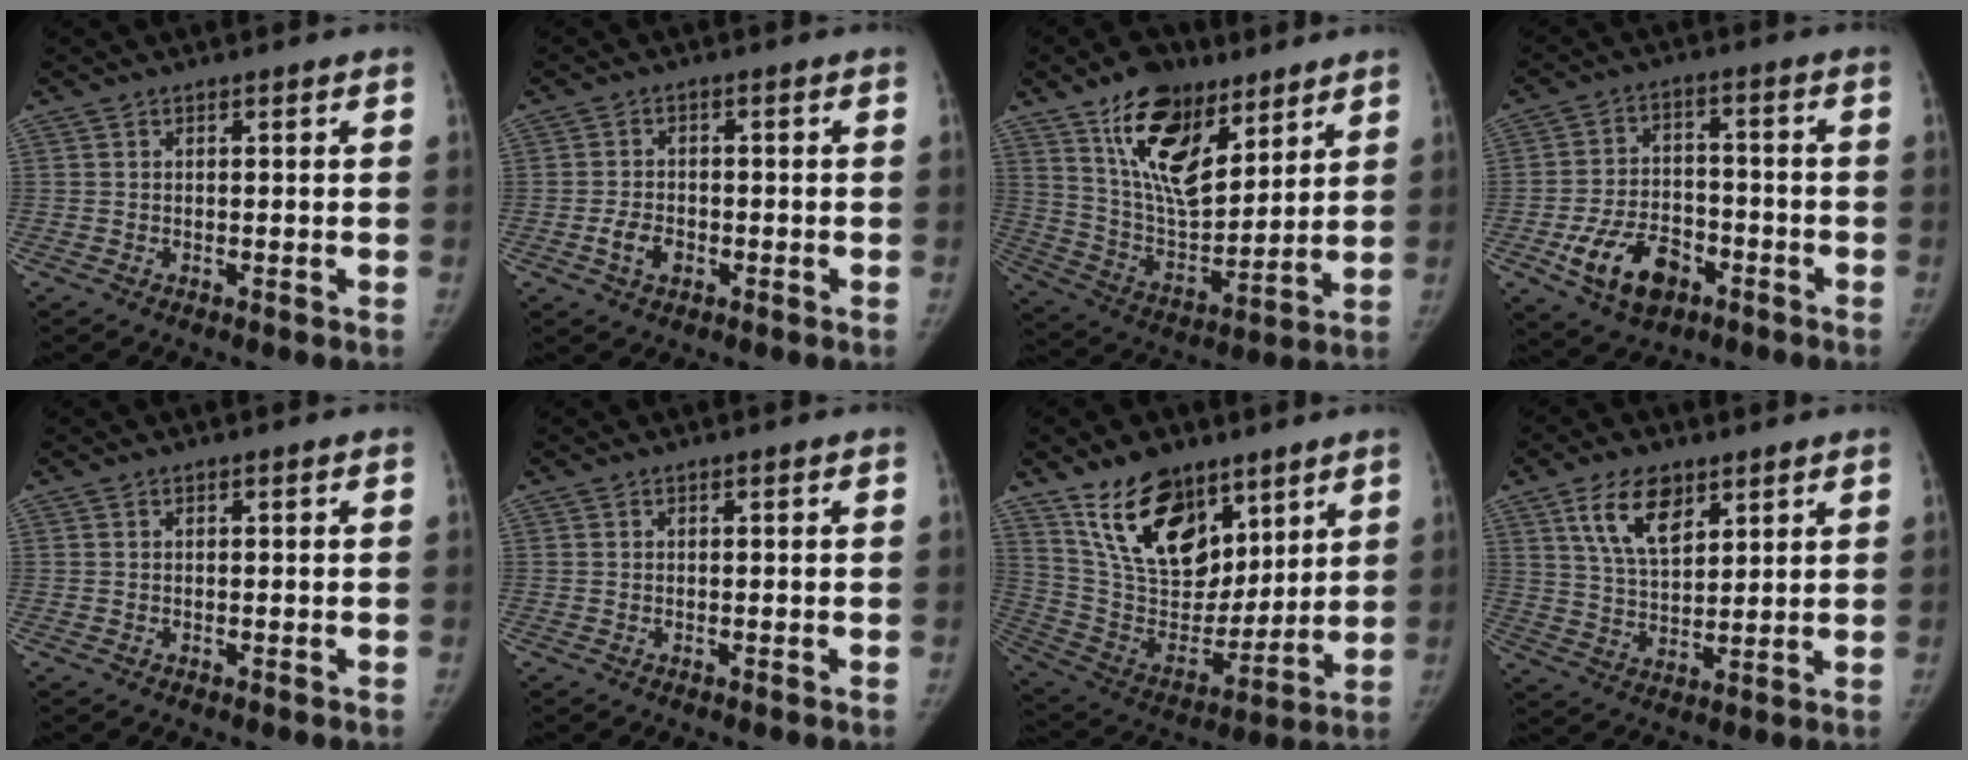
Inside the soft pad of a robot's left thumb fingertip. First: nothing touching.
{"total": 4.0, "force": [-1.6, 2.9, 2.3], "torque": [-0.034, 0.013, -0.027]}
{"total": 18.7, "force": [10.9, 9.4, 12.0], "torque": [-0.158, -0.057, 0.203]}
{"total": 12.4, "force": [-5.8, 8.0, 7.5], "torque": [-0.110, 0.030, -0.091]}
{"total": 0.0}
{"total": 0.0}
{"total": 20.1, "force": [12.4, 11.6, 10.8], "torque": [-0.137, -0.065, 0.235]}
{"total": 10.1, "force": [5.5, 5.3, 6.7], "torque": [-0.100, -0.027, 0.108]}